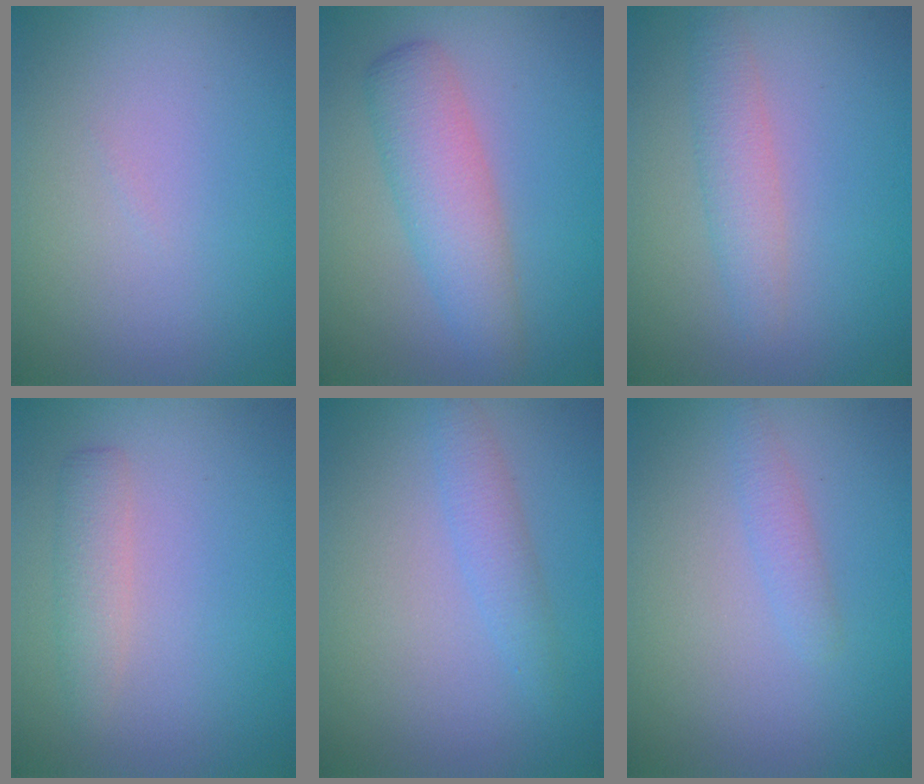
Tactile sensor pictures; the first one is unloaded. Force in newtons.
{"total": 4.3, "press": 4.3, "slide": 0.0}
{"total": 2.5, "press": 2.5, "slide": 0.1}
{"total": 2.0, "press": 2.0, "slide": 0.2}
{"total": 2.0, "press": 2.0, "slide": 0.1}
{"total": 1.3, "press": 1.3, "slide": 0.0}